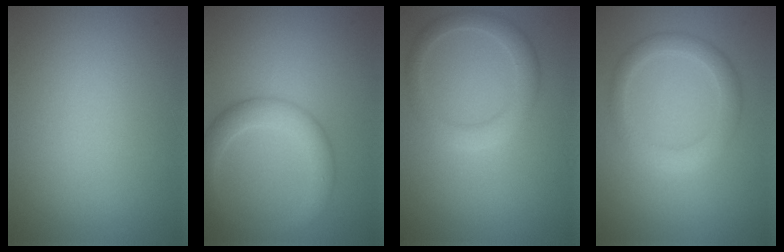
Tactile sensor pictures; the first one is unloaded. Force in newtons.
{"total": 4.1, "press": 4.1, "slide": 0.0}
{"total": 2.9, "press": 2.9, "slide": 0.1}
{"total": 2.9, "press": 2.9, "slide": 0.4}